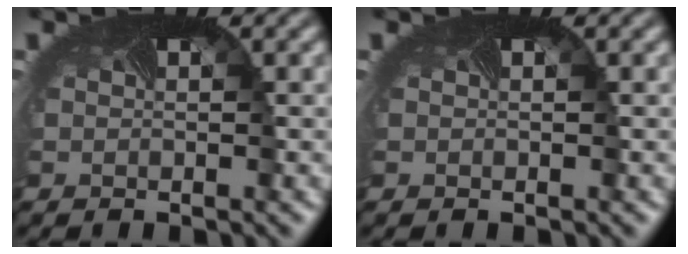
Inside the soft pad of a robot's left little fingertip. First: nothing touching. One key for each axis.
{"total": 0.0}